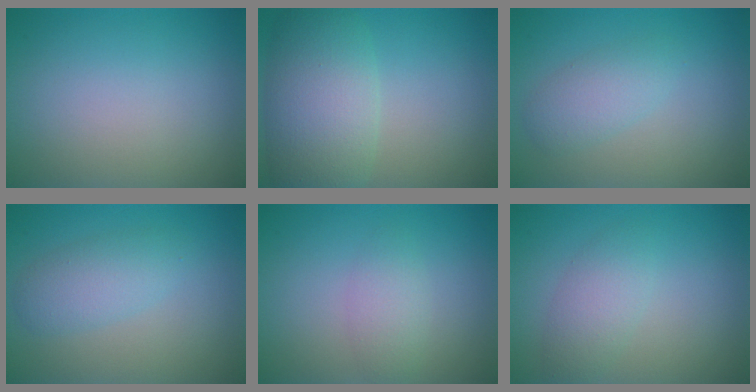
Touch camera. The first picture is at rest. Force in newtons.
{"total": 7.2, "press": 7.2, "slide": 0.4}
{"total": 2.5, "press": 2.5, "slide": 0.1}
{"total": 2.8, "press": 2.8, "slide": 0.1}
{"total": 1.9, "press": 1.9, "slide": 0.0}
{"total": 2.5, "press": 2.5, "slide": 0.0}